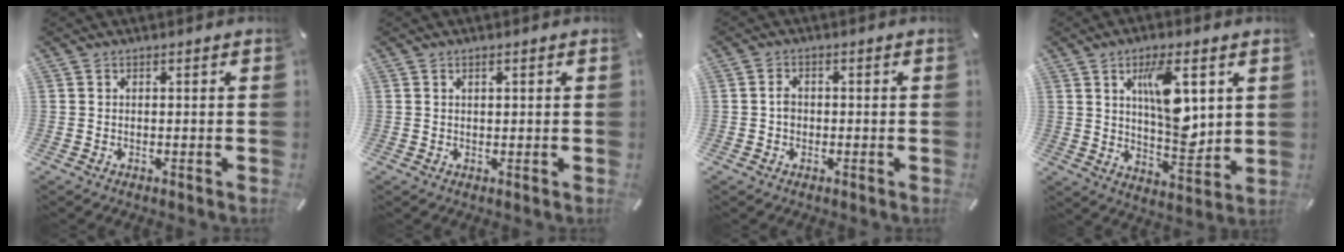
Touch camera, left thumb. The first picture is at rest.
{"total": 1.0, "force": [0.5, 0.4, 0.7], "torque": [-0.015, 0.002, 0.008]}
{"total": 2.2, "force": [-0.2, 1.7, 1.4], "torque": [-0.028, 0.004, -0.005]}
{"total": 13.2, "force": [5.2, 5.7, 10.8], "torque": [-0.171, -0.028, 0.080]}